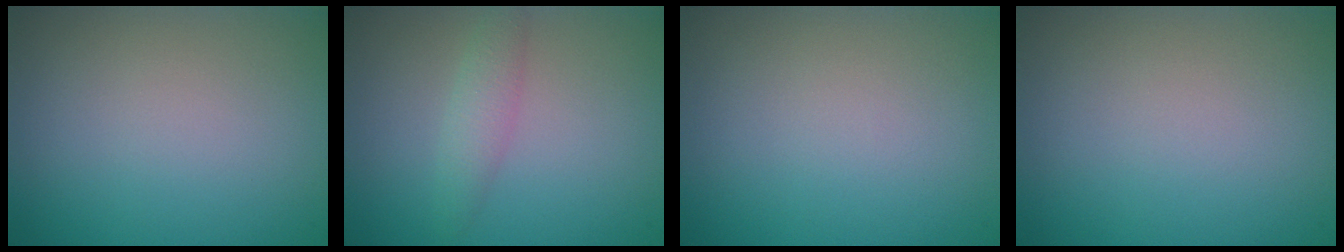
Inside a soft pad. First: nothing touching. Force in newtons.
{"total": 1.8, "press": 1.8, "slide": 0.1}
{"total": 0.0}
{"total": 0.0}